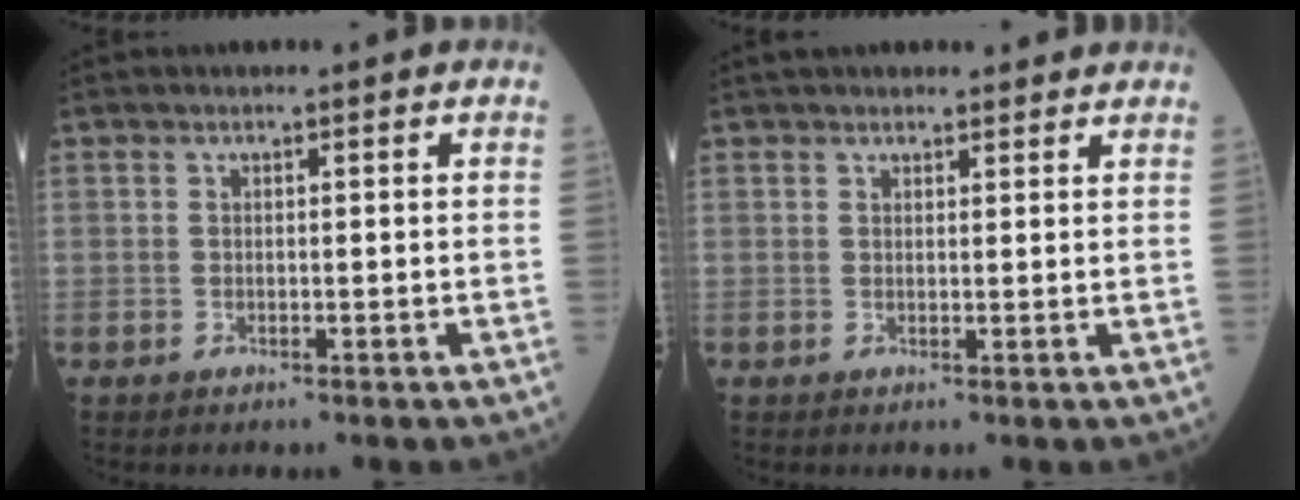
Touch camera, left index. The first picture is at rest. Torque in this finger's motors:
{"motor_torque": [0.00, -0.68, 0.21, 0.06]}